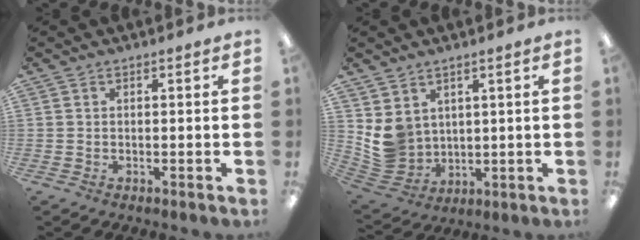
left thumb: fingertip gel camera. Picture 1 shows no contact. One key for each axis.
{"total": 7.4, "fx": 3.0, "fy": 6.5, "fz": 1.9, "tx": -0.055, "ty": -0.024, "tz": 0.065}